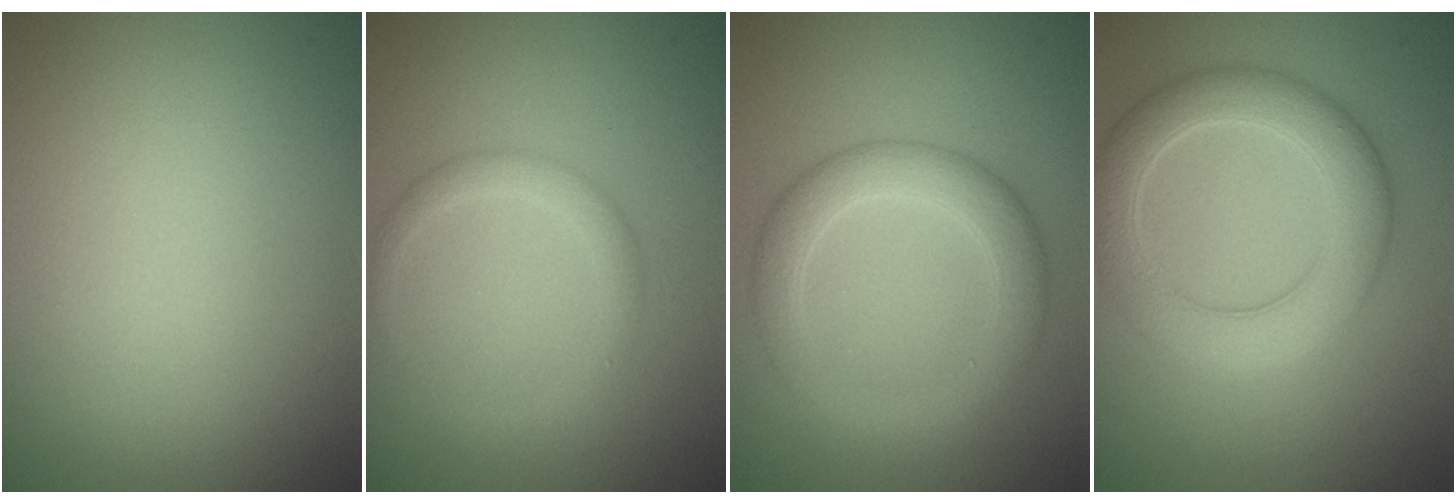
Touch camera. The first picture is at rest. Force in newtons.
{"total": 2.0, "press": 2.0, "slide": 0.0}
{"total": 4.4, "press": 4.3, "slide": 0.2}
{"total": 5.5, "press": 5.5, "slide": 0.3}